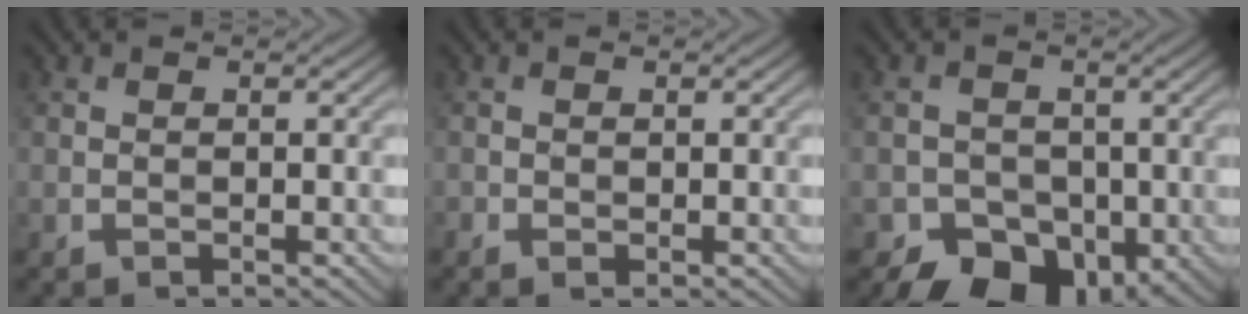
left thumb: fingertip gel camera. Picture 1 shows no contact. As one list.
[{"total": 0.7, "force": [-0.2, 0.5, 0.4], "torque": [-0.007, -0.002, -0.003]}, {"total": 7.9, "force": [-3.6, 6.1, 3.3], "torque": [-0.039, -0.006, -0.065]}]